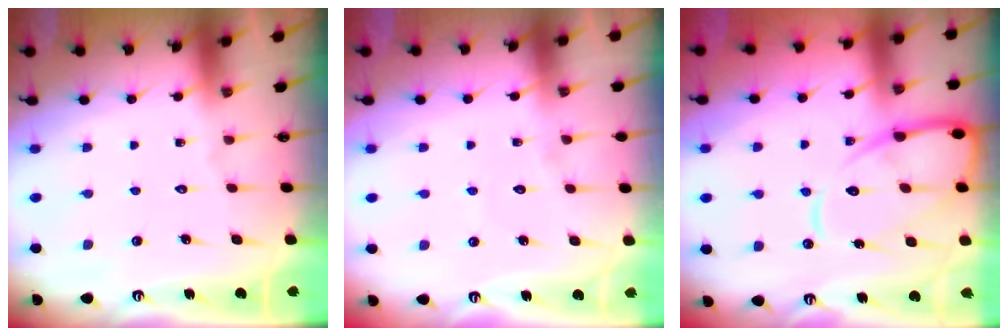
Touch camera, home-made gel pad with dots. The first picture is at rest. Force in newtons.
{"total": 2.6, "press": 2.5, "slide": 0.2}
{"total": 13.6, "press": 13.6, "slide": 1.3}